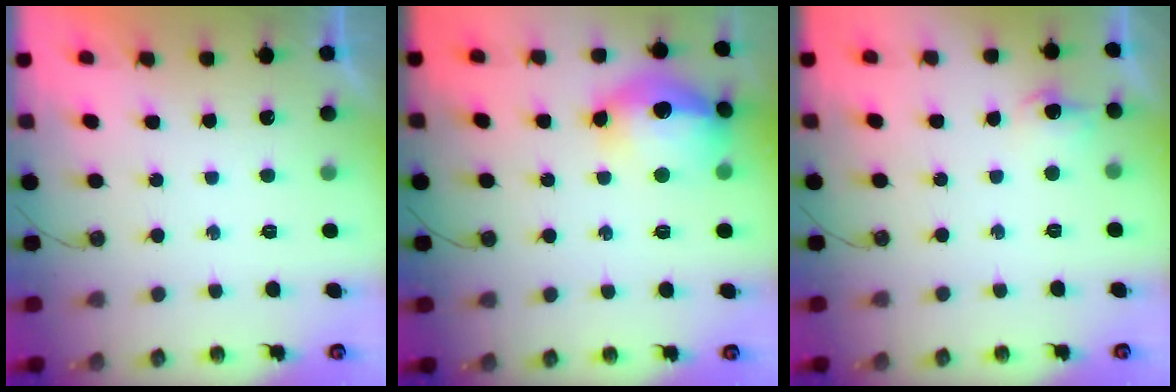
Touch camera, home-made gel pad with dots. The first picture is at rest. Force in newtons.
{"total": 16.5, "press": 16.4, "slide": 1.4}
{"total": 7.2, "press": 7.1, "slide": 0.8}